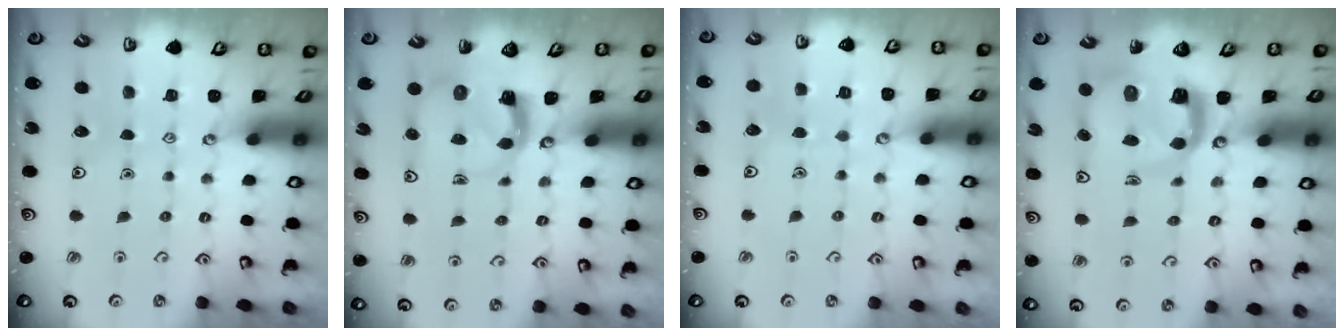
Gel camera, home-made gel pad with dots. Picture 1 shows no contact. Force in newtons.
{"total": 3.9, "press": 3.9, "slide": 0.6}
{"total": 2.7, "press": 2.7, "slide": 0.2}
{"total": 9.0, "press": 8.9, "slide": 1.4}